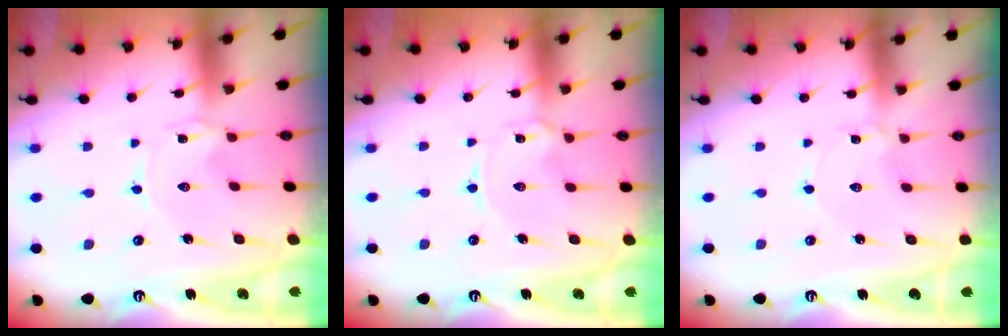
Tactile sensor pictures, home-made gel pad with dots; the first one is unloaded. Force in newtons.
{"total": 2.0, "press": 2.0, "slide": 0.1}
{"total": 1.2, "press": 1.2, "slide": 0.0}